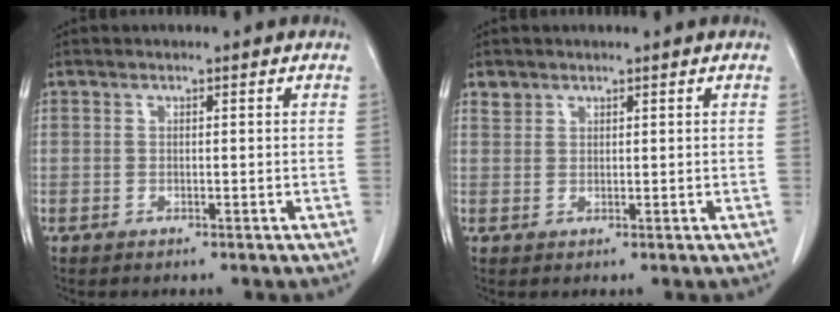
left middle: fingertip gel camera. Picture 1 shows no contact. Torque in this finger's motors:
{"motor_torque": [0.07, -0.07, 0.05, -0.01]}